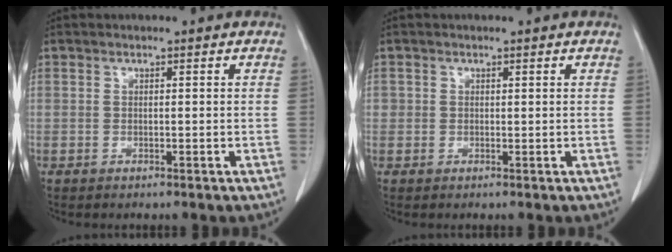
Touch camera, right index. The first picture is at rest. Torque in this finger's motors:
{"motor_torque": [0.04, 0.00, 0.03, 0.00]}